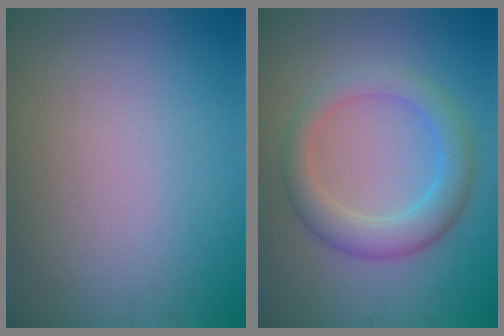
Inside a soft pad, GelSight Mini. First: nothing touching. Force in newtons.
{"total": 4.3, "press": 4.3, "slide": 0.1}